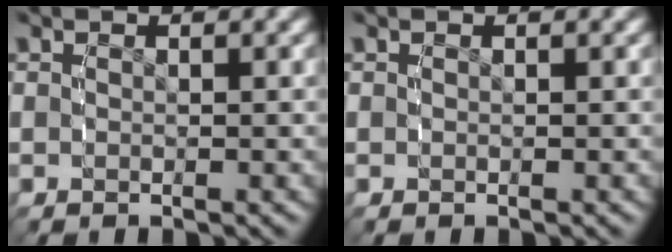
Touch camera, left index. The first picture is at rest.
{"total": 0.0}